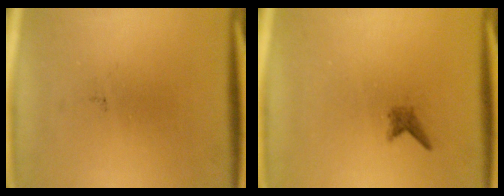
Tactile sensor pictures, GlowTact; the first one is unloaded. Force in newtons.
{"total": 1.0}